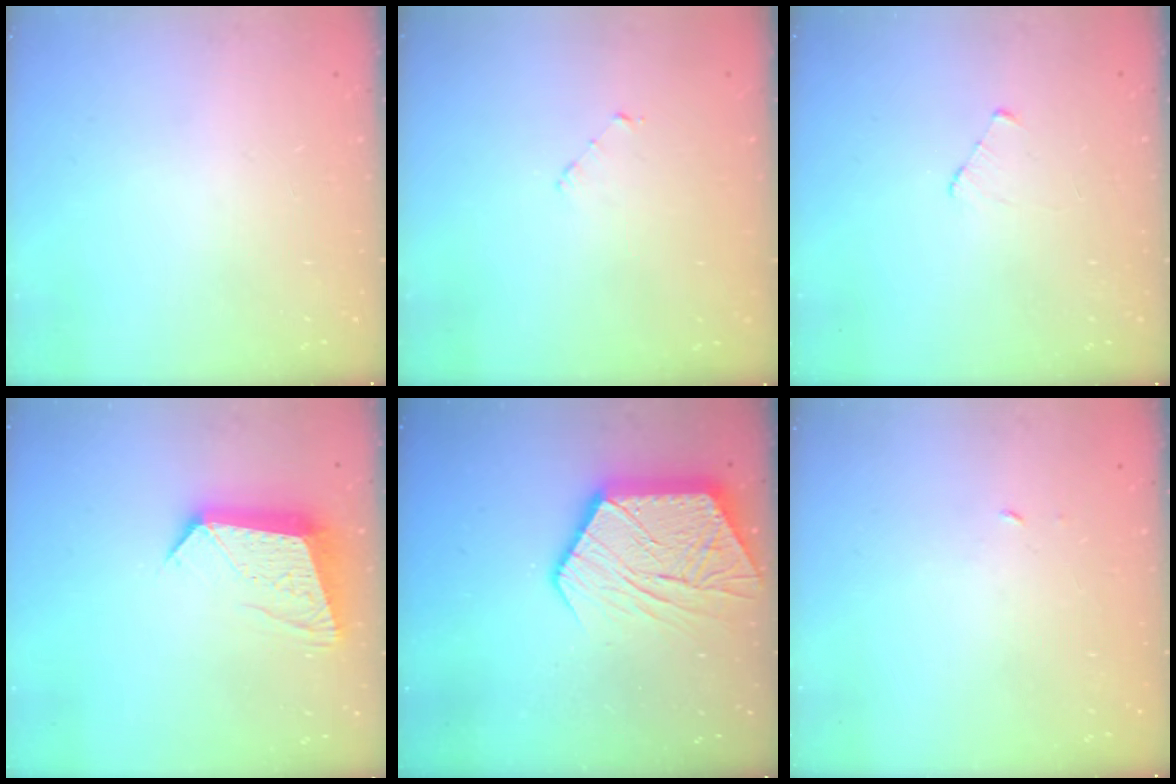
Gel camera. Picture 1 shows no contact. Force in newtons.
{"total": 2.9, "press": 2.9, "slide": 0.2}
{"total": 3.0, "press": 2.9, "slide": 0.3}
{"total": 12.0, "press": 11.9, "slide": 1.1}
{"total": 17.4, "press": 17.4, "slide": 1.1}
{"total": 1.9, "press": 1.9, "slide": 0.1}